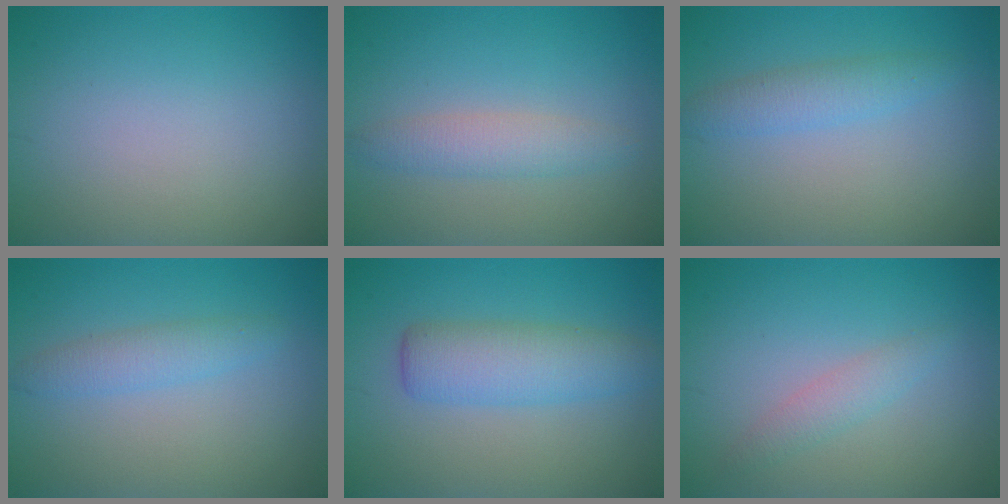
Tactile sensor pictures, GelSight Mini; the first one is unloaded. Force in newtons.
{"total": 2.5, "press": 2.5, "slide": 0.0}
{"total": 2.3, "press": 2.3, "slide": 0.1}
{"total": 2.2, "press": 2.2, "slide": 0.1}
{"total": 4.4, "press": 4.4, "slide": 0.2}
{"total": 1.6, "press": 1.6, "slide": 0.1}